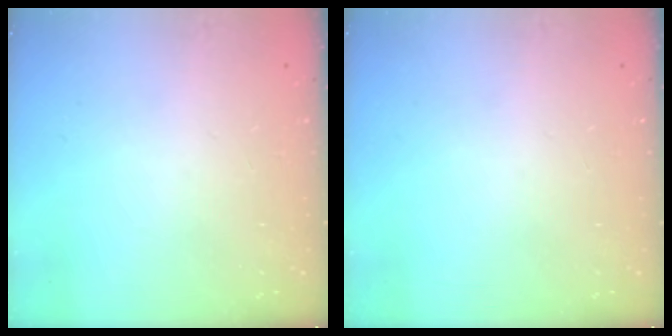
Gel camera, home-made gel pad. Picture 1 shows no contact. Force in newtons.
{"total": 0.0}